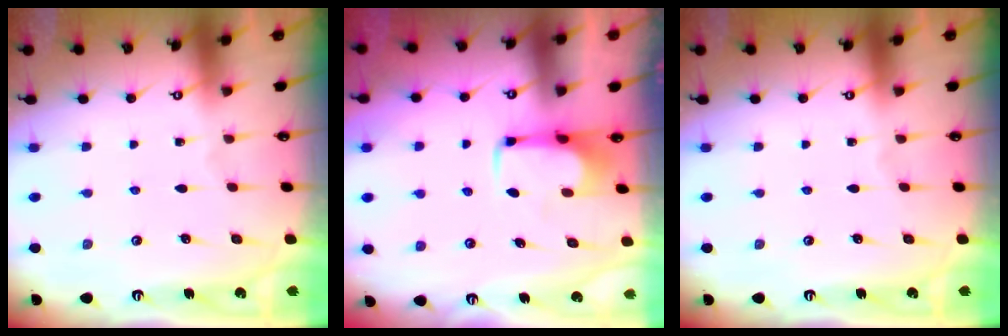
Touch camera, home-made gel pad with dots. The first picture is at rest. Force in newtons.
{"total": 2.1, "press": 2.1, "slide": 0.4}
{"total": 0.0}